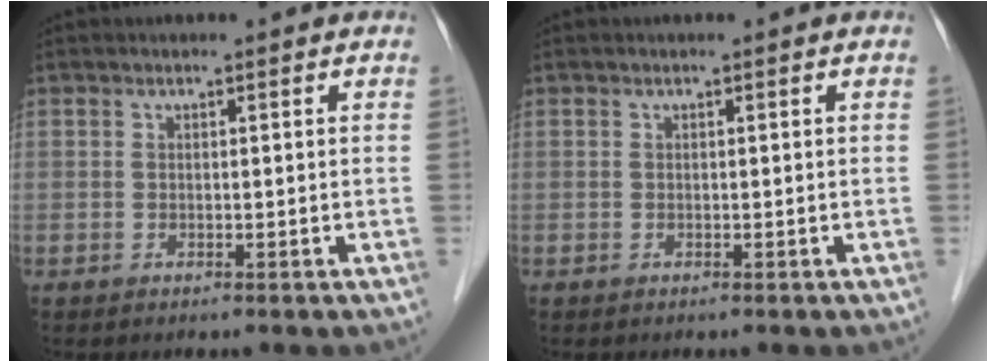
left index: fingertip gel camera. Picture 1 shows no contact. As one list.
[{"total": 0.0}]